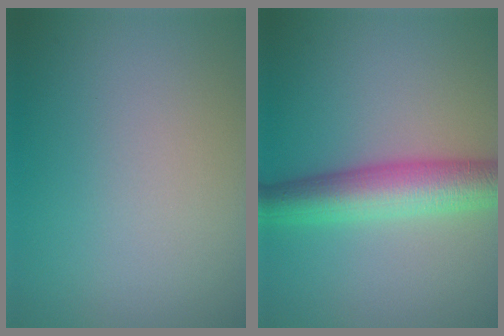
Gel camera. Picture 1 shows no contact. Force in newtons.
{"total": 6.3, "press": 6.3, "slide": 0.1}